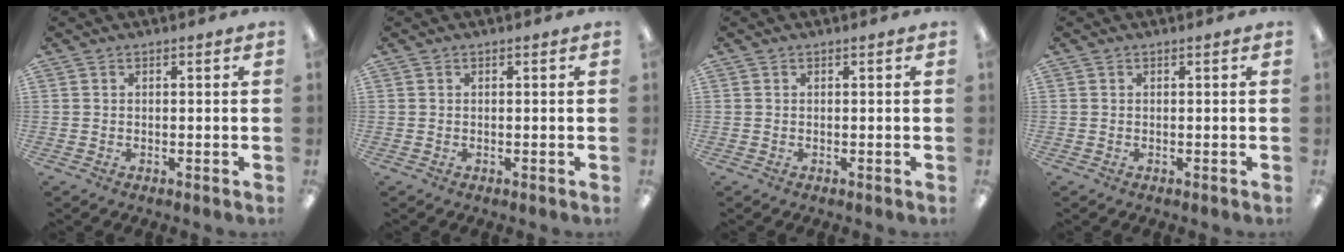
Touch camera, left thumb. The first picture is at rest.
{"total": 0.0}
{"total": 0.0}
{"total": 0.0}